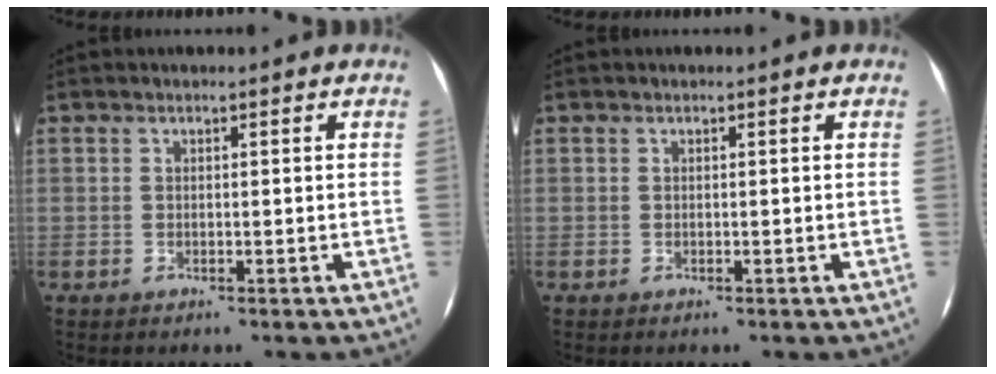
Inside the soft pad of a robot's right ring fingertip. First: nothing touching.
{"total": 0.0}